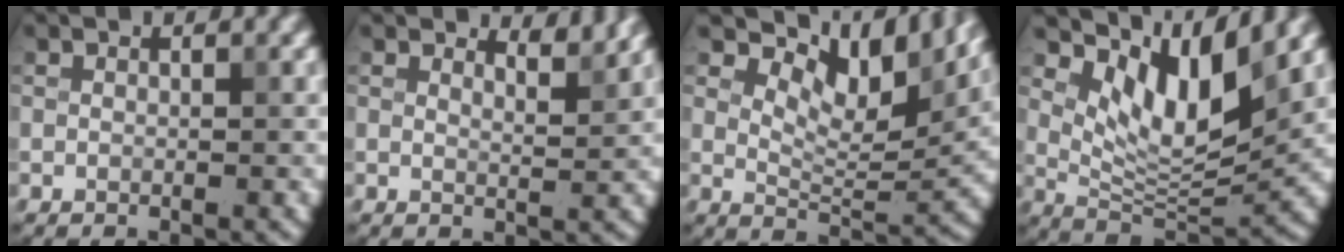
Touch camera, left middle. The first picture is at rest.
{"total": 2.2, "force": [2.2, 0.2, 0.6], "torque": [-0.007, -0.004, 0.025]}
{"total": 9.1, "force": [5.8, 3.9, 5.8], "torque": [-0.086, 0.002, 0.098]}
{"total": 7.6, "force": [3.9, 2.9, 5.8], "torque": [-0.100, -0.015, 0.074]}